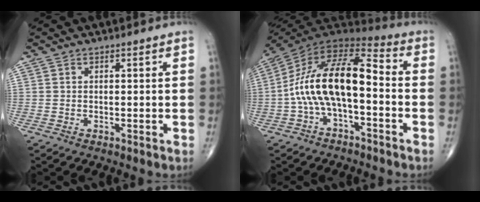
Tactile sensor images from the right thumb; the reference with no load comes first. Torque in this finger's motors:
{"motor_torque": [0.55, 0.62, 1.69, -0.60, 0.63]}